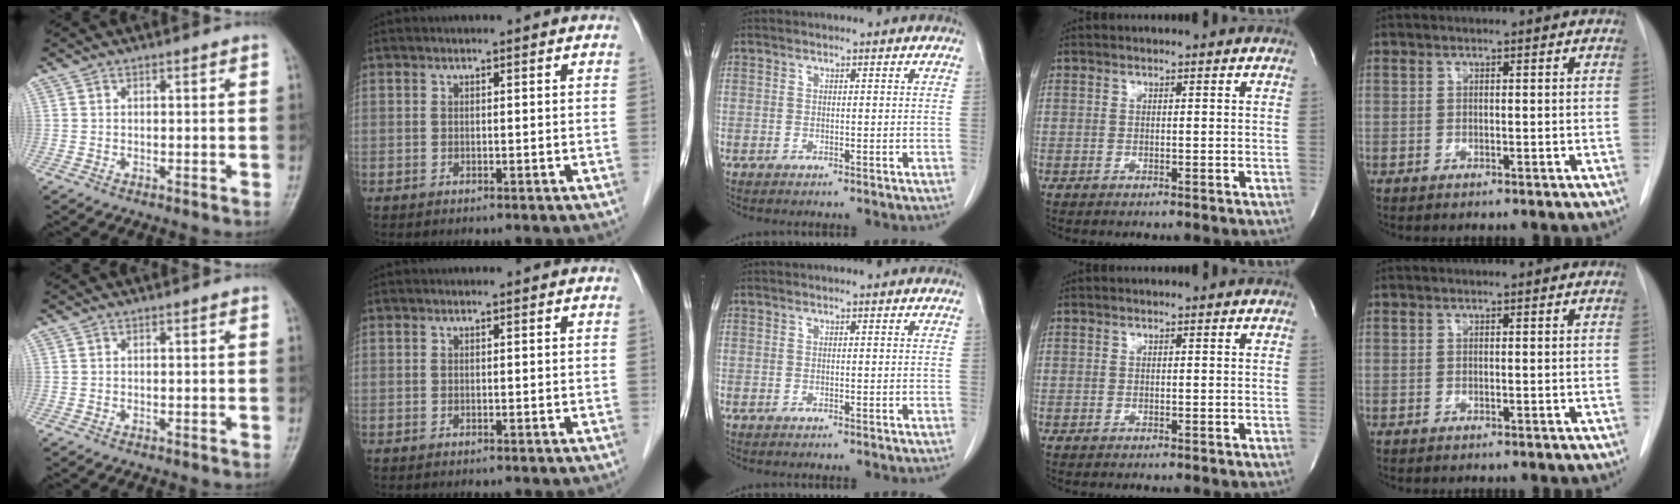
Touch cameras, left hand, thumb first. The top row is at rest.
{}